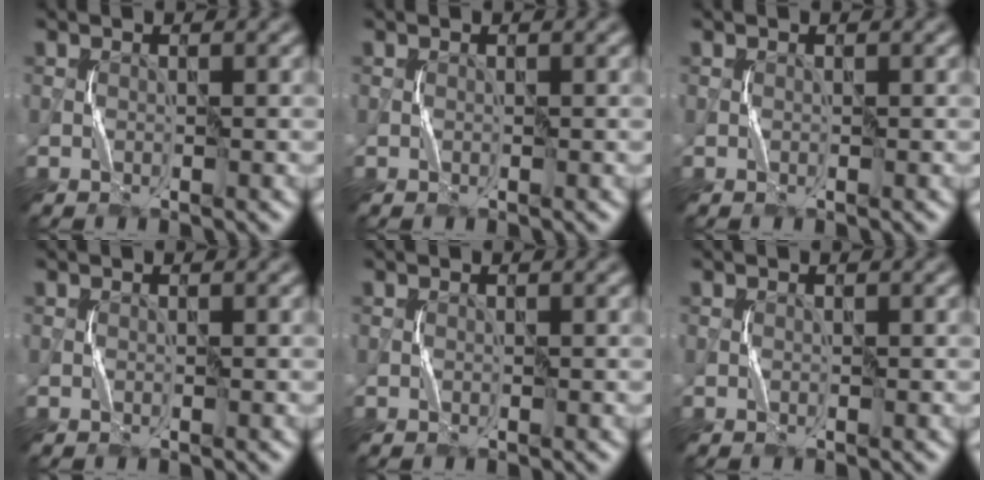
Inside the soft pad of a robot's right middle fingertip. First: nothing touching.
{"total": 0.0}
{"total": 0.0}
{"total": 0.0}
{"total": 0.0}
{"total": 0.0}